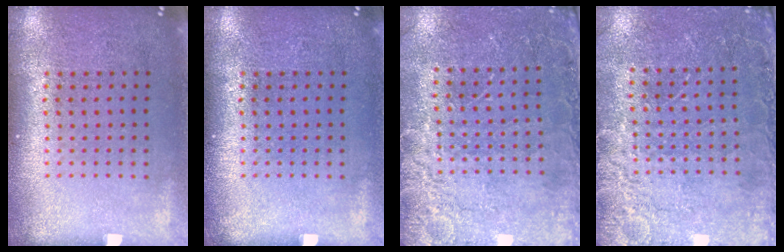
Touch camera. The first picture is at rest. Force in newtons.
{"total": 0.0}
{"total": 2.5, "press": 2.5, "slide": 0.5}
{"total": 2.6, "press": 2.6, "slide": 0.3}